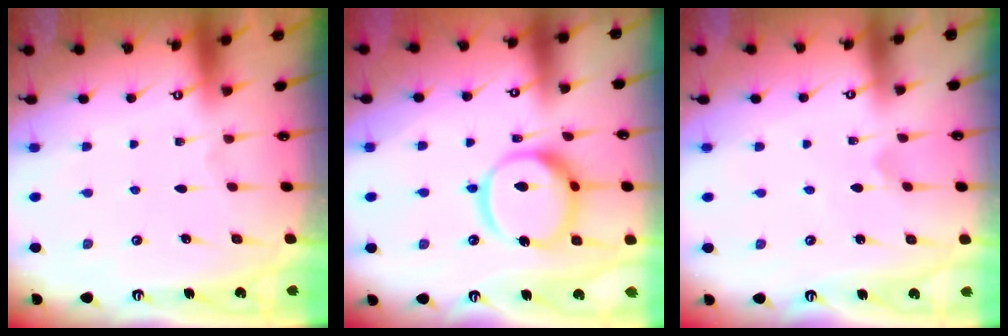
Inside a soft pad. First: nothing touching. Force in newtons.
{"total": 15.6, "press": 15.5, "slide": 1.8}
{"total": 0.0}